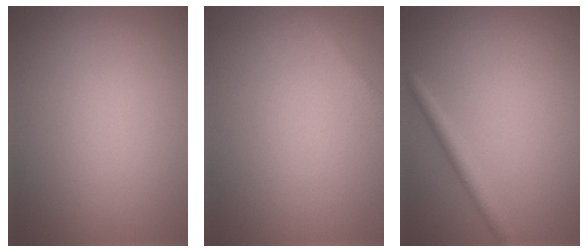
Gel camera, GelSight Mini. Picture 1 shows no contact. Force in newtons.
{"total": 1.0, "press": 1.0, "slide": 0.0}
{"total": 1.8, "press": 1.8, "slide": 0.1}